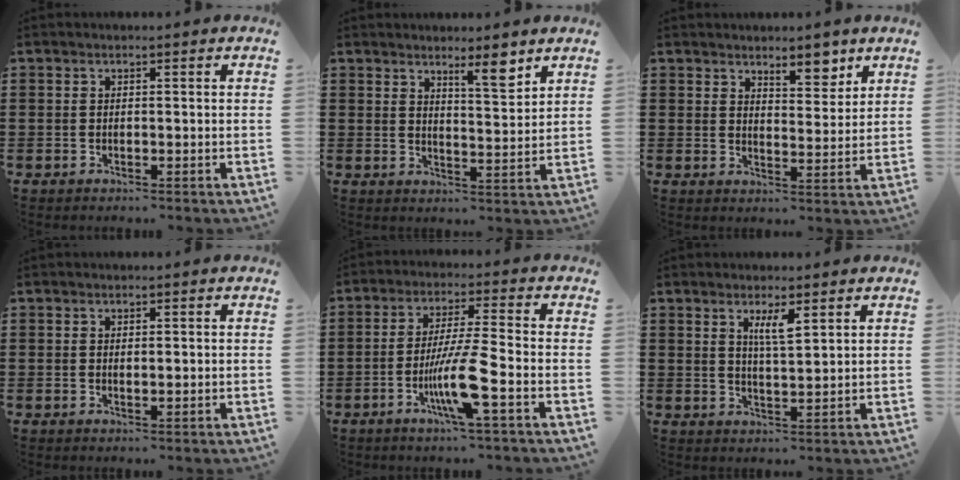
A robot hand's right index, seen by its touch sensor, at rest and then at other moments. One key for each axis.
{"total": 5.4, "fx": 4.3, "fy": 0.7, "fz": 3.1, "tx": -0.046, "ty": -0.016, "tz": 0.070}
{"total": 5.0, "fx": 4.1, "fy": 1.9, "fz": 2.1, "tx": -0.027, "ty": -0.010, "tz": 0.069}
{"total": 0.7, "fx": 0.3, "fy": 0.4, "fz": 0.5, "tx": -0.011, "ty": 0.003, "tz": 0.005}
{"total": 8.9, "fx": -3.5, "fy": 0.2, "fz": 8.2, "tx": -0.161, "ty": -0.016, "tz": -0.067}
{"total": 3.7, "fx": 1.9, "fy": 0.8, "fz": 3.0, "tx": -0.064, "ty": 0.004, "tz": 0.031}